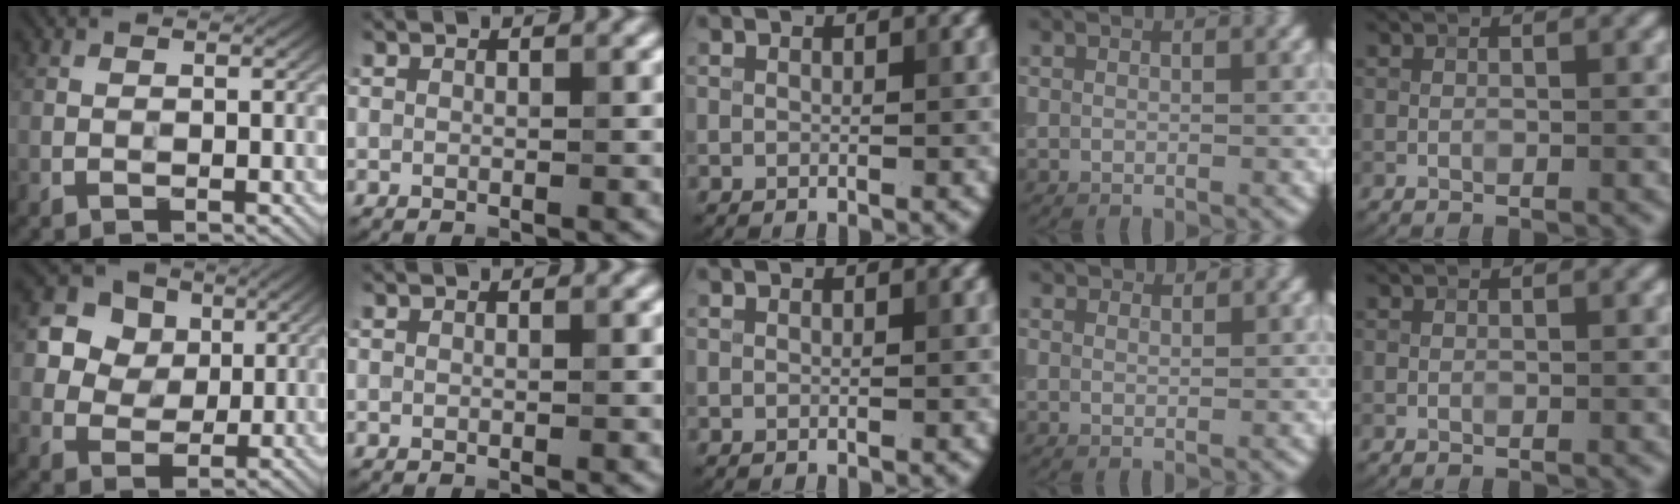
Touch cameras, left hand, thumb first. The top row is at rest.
{"thumb": {"total": 10.8, "force": [4.9, 8.6, 4.4], "torque": [-0.139, 0.014, 0.099]}, "ring": {"total": 2.6, "force": [2.3, 0.9, 0.7], "torque": [-0.018, -0.006, 0.038]}}